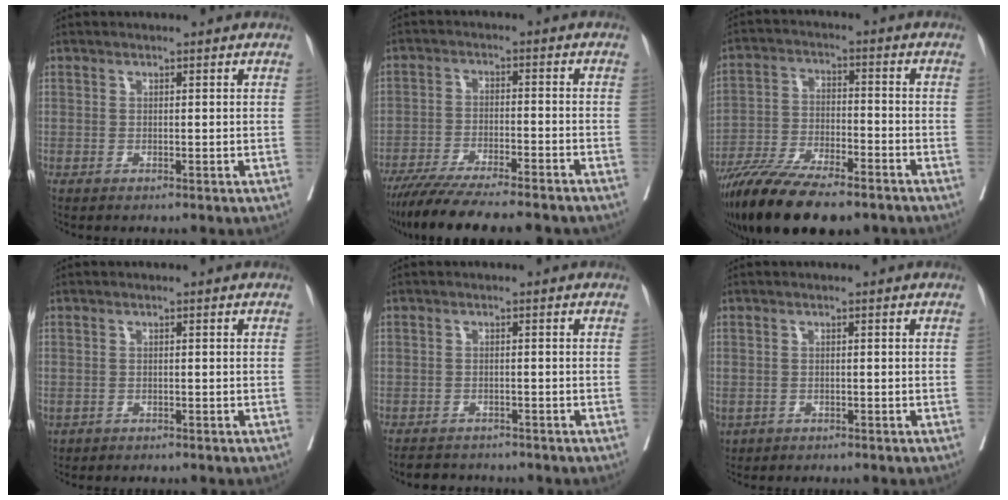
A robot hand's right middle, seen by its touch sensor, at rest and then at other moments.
{"total": 16.2, "force": [-13.9, 1.5, 8.0], "torque": [-0.129, -0.028, -0.212]}
{"total": 17.7, "force": [-13.7, 4.5, 10.3], "torque": [-0.192, -0.028, -0.233]}
{"total": 1.1, "force": [-0.6, 0.9, 0.4], "torque": [-0.013, 0.000, -0.004]}
{"total": 3.3, "force": [-3.1, 1.3, 0.1], "torque": [-0.001, -0.004, -0.048]}
{"total": 2.7, "force": [-1.4, 2.1, 1.0], "torque": [-0.027, -0.004, -0.019]}